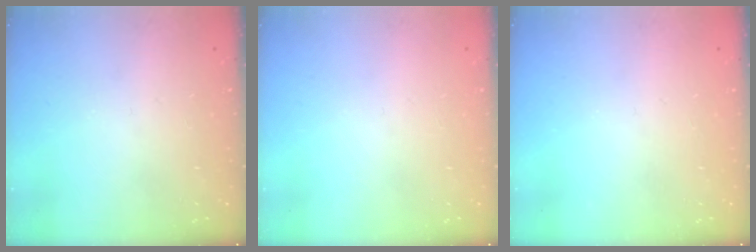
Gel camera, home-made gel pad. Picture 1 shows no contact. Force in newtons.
{"total": 0.0}
{"total": 0.0}